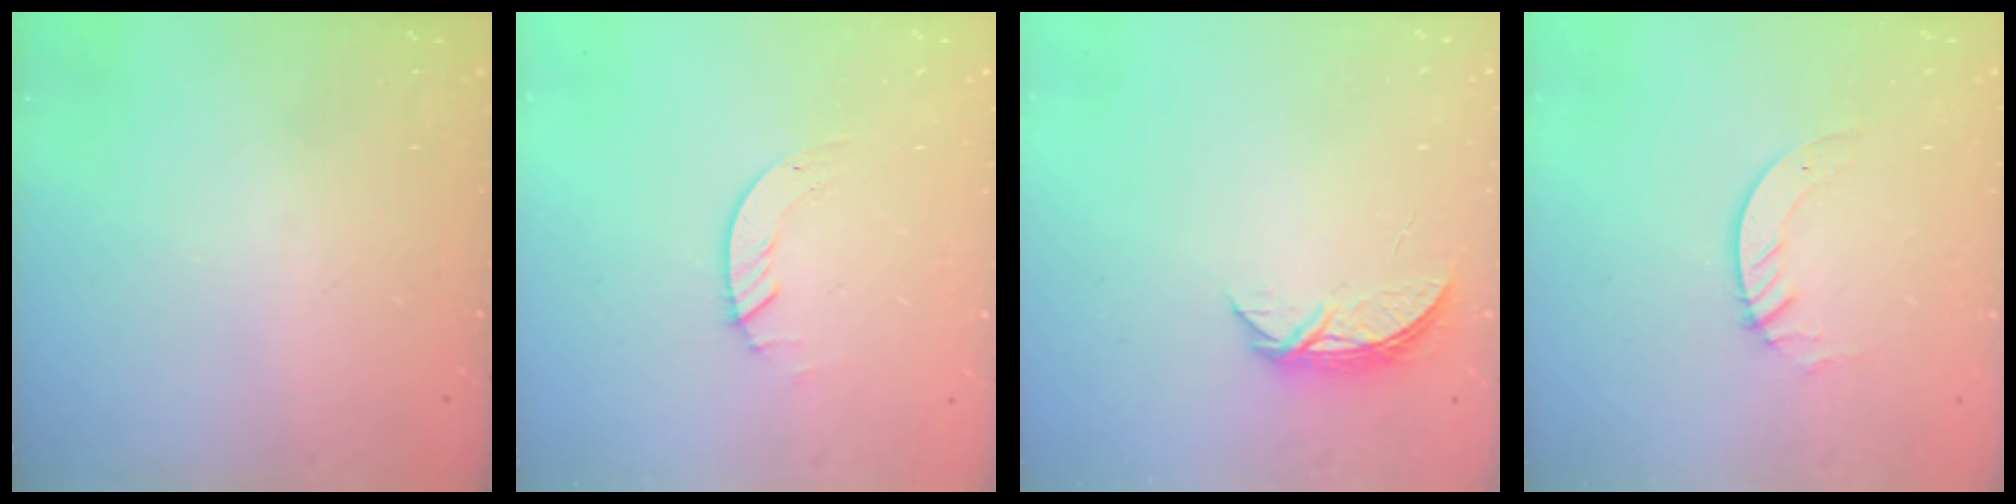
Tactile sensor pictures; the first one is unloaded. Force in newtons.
{"total": 1.4, "press": 1.4, "slide": 0.2}
{"total": 5.2, "press": 5.2, "slide": 0.6}
{"total": 3.1, "press": 3.1, "slide": 0.2}